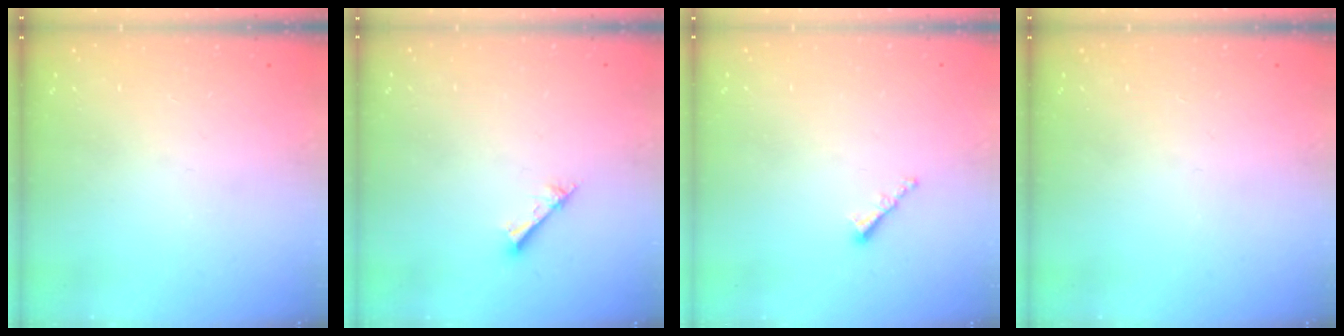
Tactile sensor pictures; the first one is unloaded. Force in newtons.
{"total": 1.2, "press": 1.2, "slide": 0.1}
{"total": 1.0, "press": 0.9, "slide": 0.4}
{"total": 0.0}